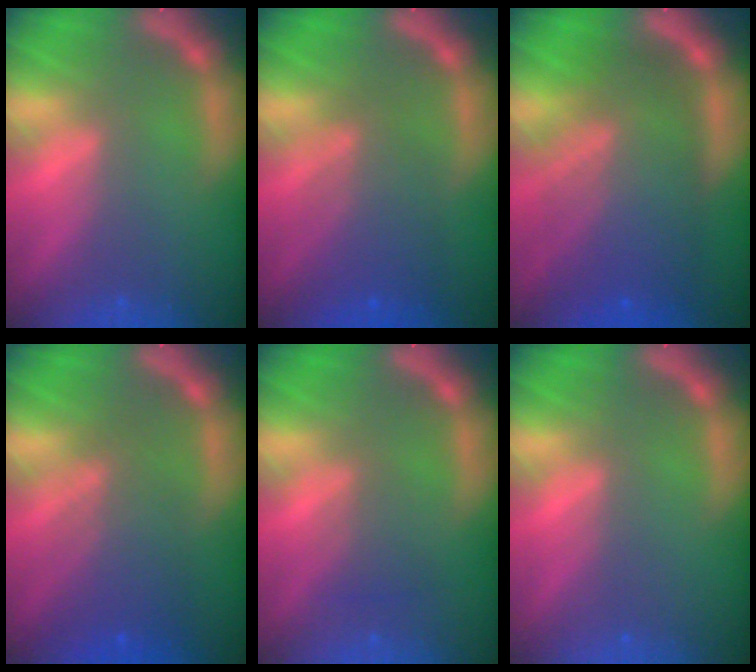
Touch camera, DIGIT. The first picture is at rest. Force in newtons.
{"total": 5.6}
{"total": 10.0}
{"total": 5.6}
{"total": 2.0}
{"total": 0.0}